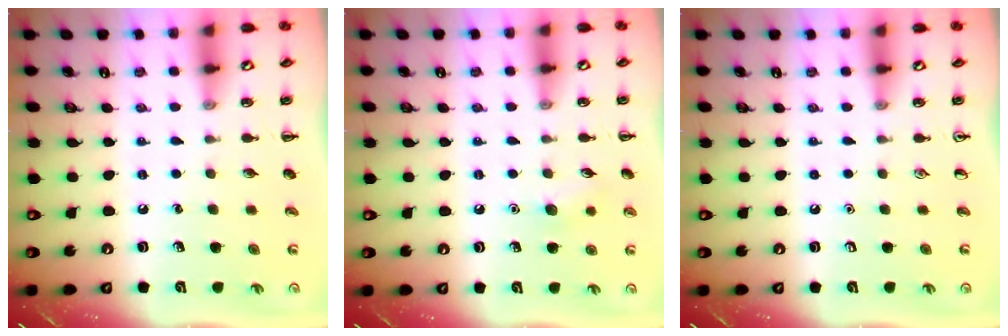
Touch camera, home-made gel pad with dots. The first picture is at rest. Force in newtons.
{"total": 6.3, "press": 6.1, "slide": 1.6}
{"total": 0.0}